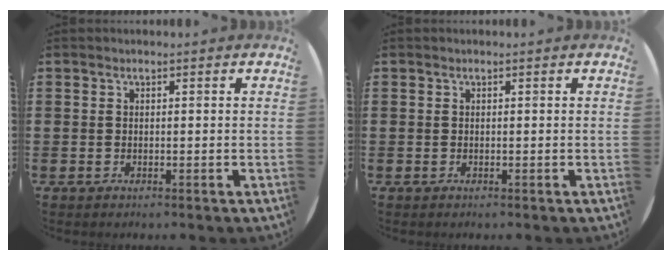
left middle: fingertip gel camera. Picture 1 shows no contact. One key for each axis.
{"total": 0.0}